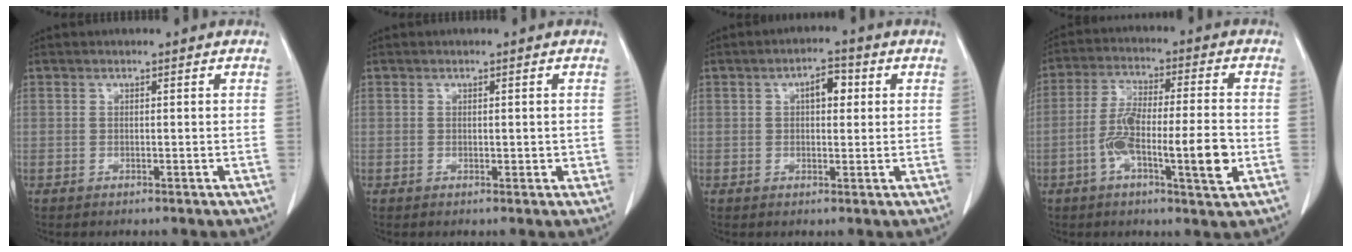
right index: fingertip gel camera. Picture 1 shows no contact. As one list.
[{"total": 1.3, "force": [0.1, 0.7, 1.1], "torque": [-0.014, -0.002, 0.004]}, {"total": 4.0, "force": [1.0, 1.8, 3.4], "torque": [-0.053, 0.012, 0.014]}, {"total": 12.0, "force": [-3.3, 1.7, 11.4], "torque": [-0.203, 0.005, -0.057]}]